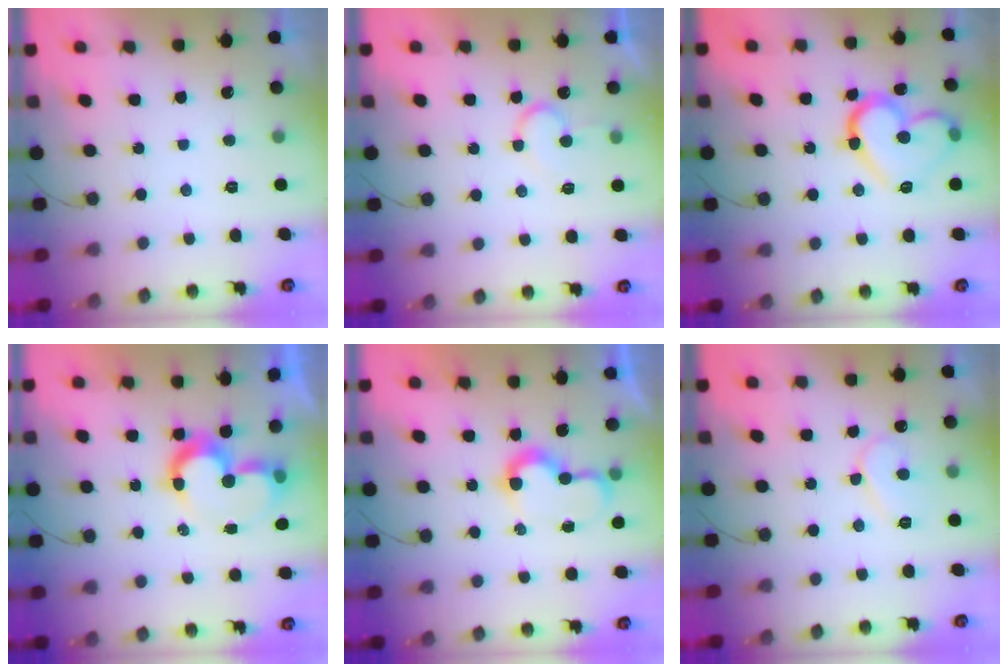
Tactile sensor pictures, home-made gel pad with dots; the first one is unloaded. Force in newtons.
{"total": 7.4, "press": 7.4, "slide": 0.5}
{"total": 15.5, "press": 15.5, "slide": 1.3}
{"total": 8.8, "press": 8.2, "slide": 3.1}
{"total": 7.2, "press": 7.2, "slide": 0.4}
{"total": 8.0, "press": 7.9, "slide": 0.7}